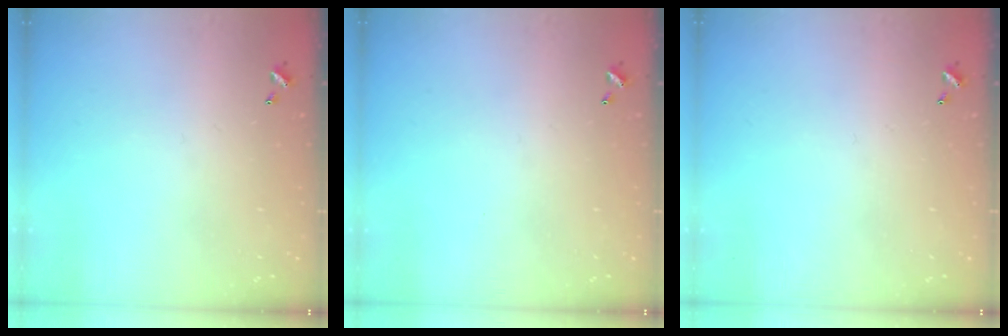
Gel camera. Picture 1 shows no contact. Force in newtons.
{"total": 0.0}
{"total": 0.0}